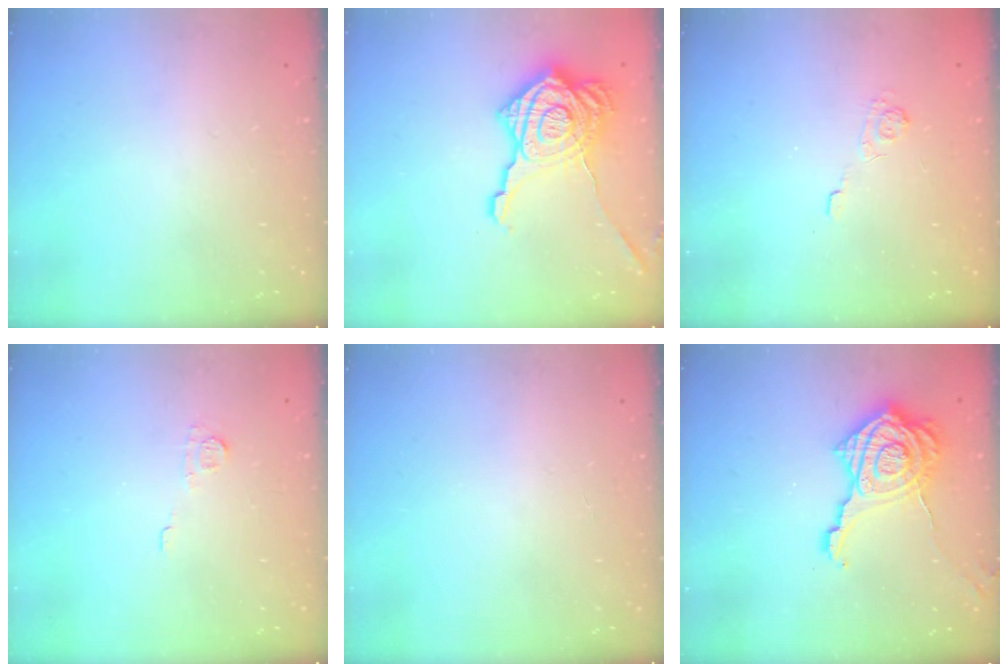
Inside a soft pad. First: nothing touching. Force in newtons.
{"total": 26.8, "press": 26.7, "slide": 2.1}
{"total": 1.9, "press": 1.3, "slide": 1.3}
{"total": 4.7, "press": 4.7, "slide": 0.7}
{"total": 0.0}
{"total": 19.0, "press": 18.9, "slide": 1.7}